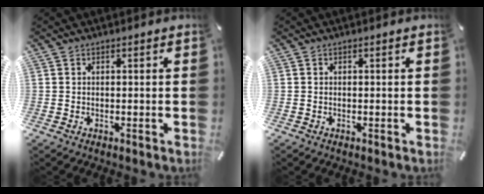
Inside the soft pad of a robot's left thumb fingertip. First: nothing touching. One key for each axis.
{"total": 0.0}